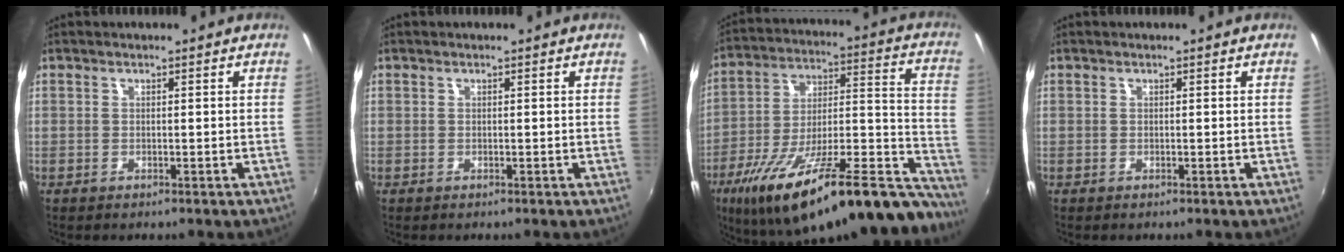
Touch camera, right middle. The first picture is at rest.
{"total": 0.0}
{"total": 35.1, "force": [-25.3, 10.2, 22.0], "torque": [-0.316, -0.003, -0.369]}
{"total": 0.0}